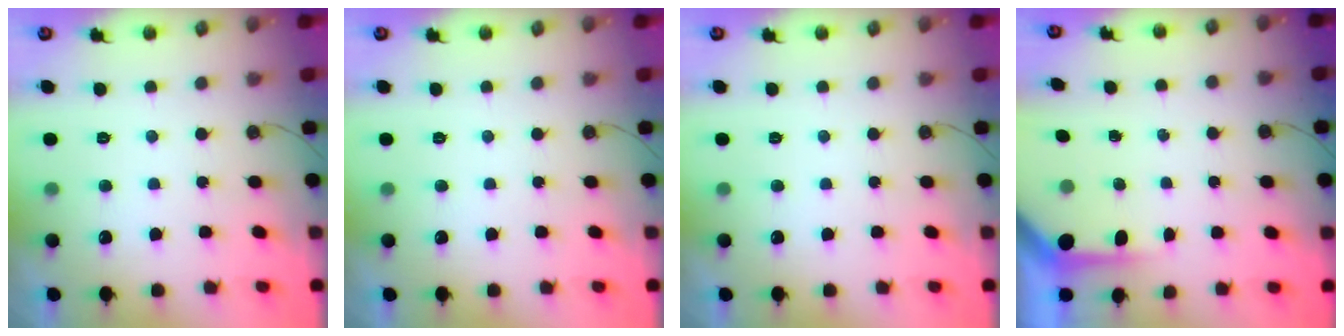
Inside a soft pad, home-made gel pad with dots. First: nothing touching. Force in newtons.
{"total": 0.0}
{"total": 0.0}
{"total": 3.9, "press": 3.9, "slide": 0.4}